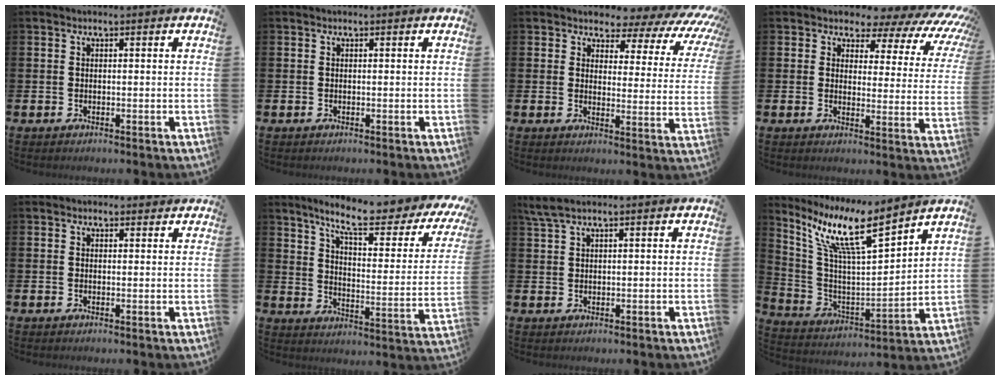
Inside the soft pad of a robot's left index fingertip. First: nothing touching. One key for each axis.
{"total": 0.0}
{"total": 4.0, "fx": 3.2, "fy": 2.1, "fz": 1.3, "tx": -0.016, "ty": -0.045, "tz": 0.039}
{"total": 4.4, "fx": 3.2, "fy": 2.5, "fz": 1.7, "tx": -0.025, "ty": -0.042, "tz": 0.039}
{"total": 1.0, "fx": 0.9, "fy": 0.5, "fz": 0.1, "tx": 0.008, "ty": 0.002, "tz": 0.013}
{"total": 9.6, "fx": 7.8, "fy": 1.5, "fz": 5.4, "tx": -0.113, "ty": -0.060, "tz": 0.123}
{"total": 2.3, "fx": 1.6, "fy": 0.3, "fz": 1.7, "tx": -0.038, "ty": 0.004, "tz": 0.030}
{"total": 11.4, "fx": 7.9, "fy": 2.2, "fz": 7.8, "tx": -0.180, "ty": -0.040, "tz": 0.133}